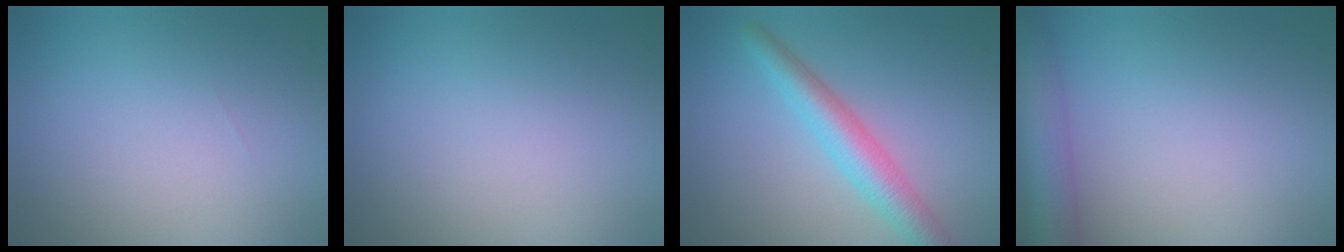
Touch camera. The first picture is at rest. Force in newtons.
{"total": 0.0}
{"total": 4.1, "press": 4.1, "slide": 0.1}
{"total": 5.9, "press": 5.9, "slide": 0.4}